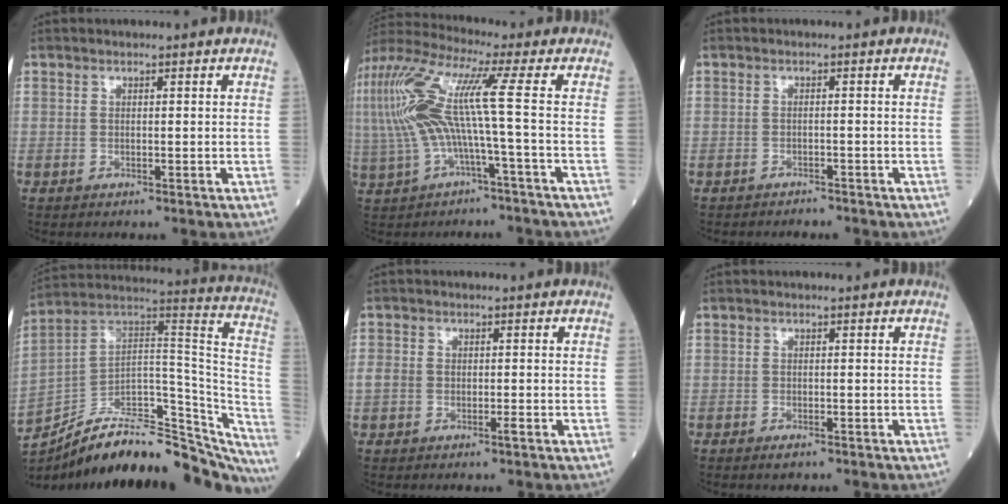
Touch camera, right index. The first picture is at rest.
{"total": 12.6, "force": [-0.4, 0.1, 12.5], "torque": [-0.278, 0.032, -0.014]}
{"total": 2.4, "force": [-2.2, 0.8, 0.3], "torque": [-0.008, -0.002, -0.028]}
{"total": 33.5, "force": [-28.4, 8.8, 15.3], "torque": [-0.188, 0.024, -0.400]}
{"total": 2.2, "force": [-0.9, 1.2, 1.7], "torque": [-0.035, 0.003, -0.017]}
{"total": 1.4, "force": [-1.1, 0.5, 0.8], "torque": [-0.015, -0.001, -0.014]}